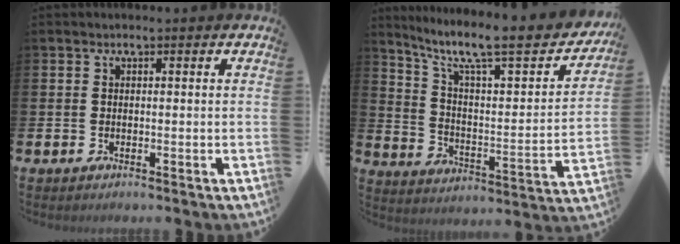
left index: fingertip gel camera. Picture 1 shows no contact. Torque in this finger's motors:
{"motor_torque": [1.04, -1.10, 0.73, 0.21]}